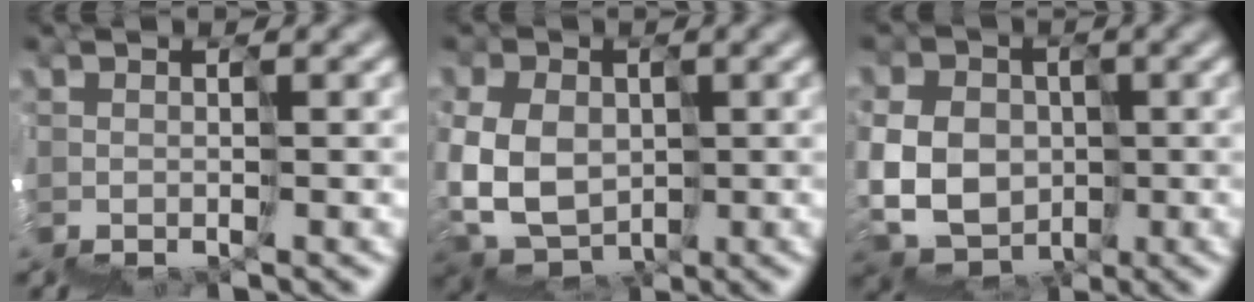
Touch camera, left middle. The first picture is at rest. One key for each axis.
{"total": 4.3, "fx": 0.0, "fy": 3.9, "fz": 1.8, "tx": -0.026, "ty": 0.010, "tz": 0.005}
{"total": 5.2, "fx": -0.3, "fy": 4.9, "fz": 1.6, "tx": 0.005, "ty": 0.017, "tz": -0.017}